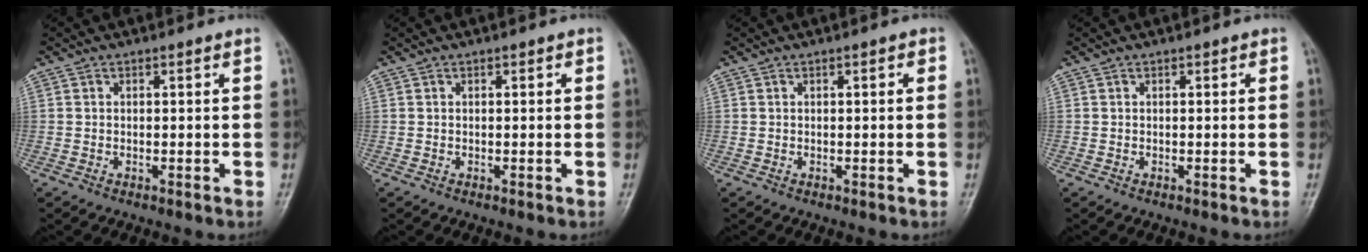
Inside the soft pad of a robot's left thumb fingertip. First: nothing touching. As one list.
[{"total": 0.0}, {"total": 0.8, "force": [0.2, 0.3, 0.7], "torque": [-0.009, 0.003, 0.001]}, {"total": 0.0}]